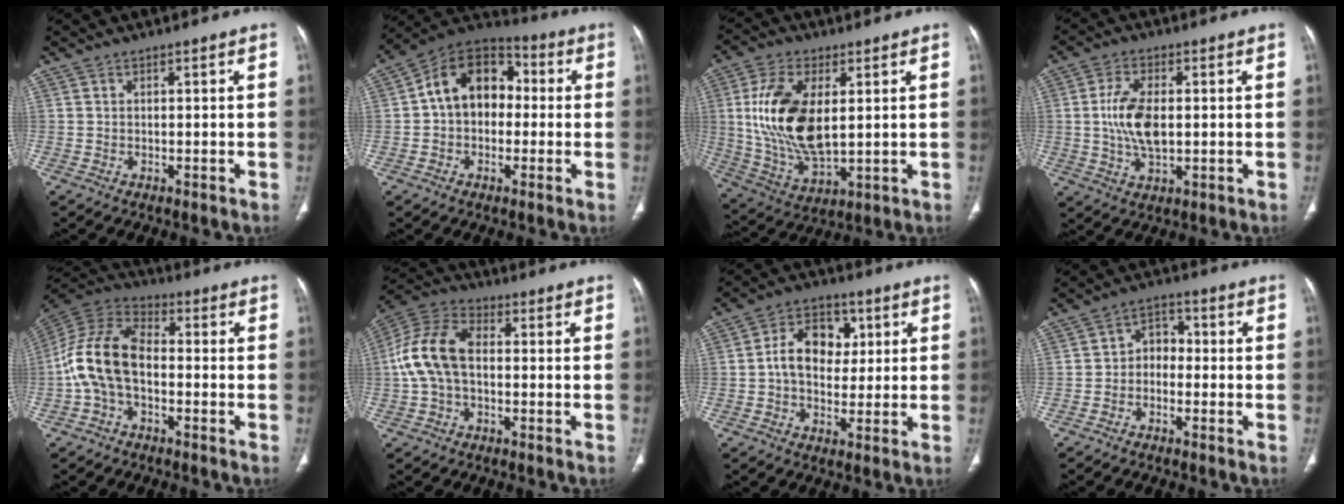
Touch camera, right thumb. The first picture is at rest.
{"total": 14.0, "force": [0.8, 10.2, 9.5], "torque": [-0.117, 0.041, -0.003]}
{"total": 17.3, "force": [2.7, 8.9, 14.5], "torque": [-0.284, -0.016, 0.060]}
{"total": 9.2, "force": [0.3, 4.8, 7.9], "torque": [-0.159, -0.003, 0.008]}
{"total": 13.5, "force": [-2.2, 8.2, 10.5], "torque": [-0.210, 0.037, -0.050]}
{"total": 12.1, "force": [-0.3, 7.6, 9.4], "torque": [-0.195, 0.034, -0.013]}
{"total": 10.4, "force": [1.4, 7.6, 6.9], "torque": [-0.080, 0.010, 0.017]}
{"total": 4.8, "force": [-1.1, 3.7, 2.8], "torque": [-0.023, 0.027, -0.034]}